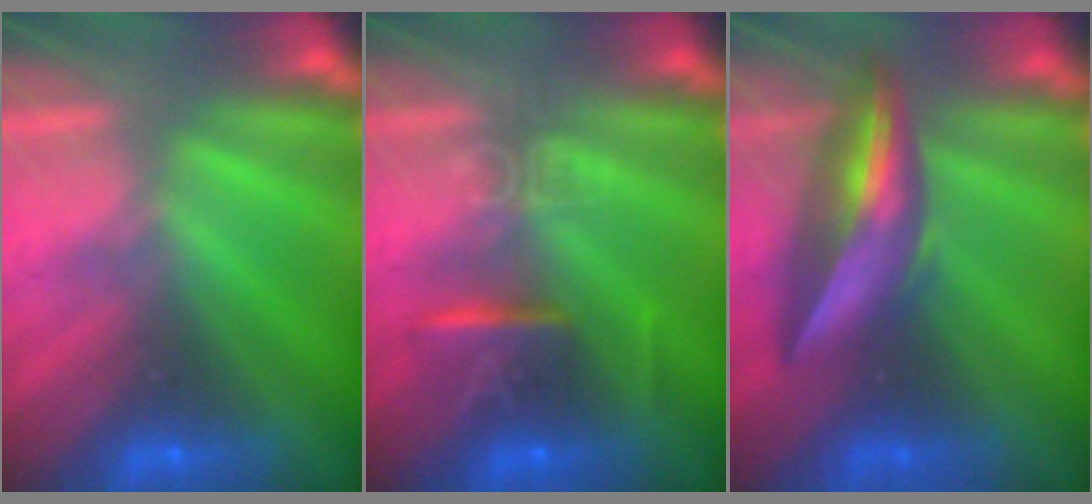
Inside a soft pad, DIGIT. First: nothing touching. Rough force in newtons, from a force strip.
{"total": 7.4}
{"total": 6.0}